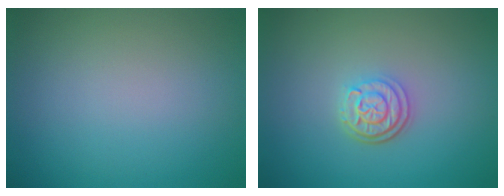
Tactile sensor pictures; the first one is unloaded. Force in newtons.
{"total": 3.1, "press": 2.4, "slide": 1.8}